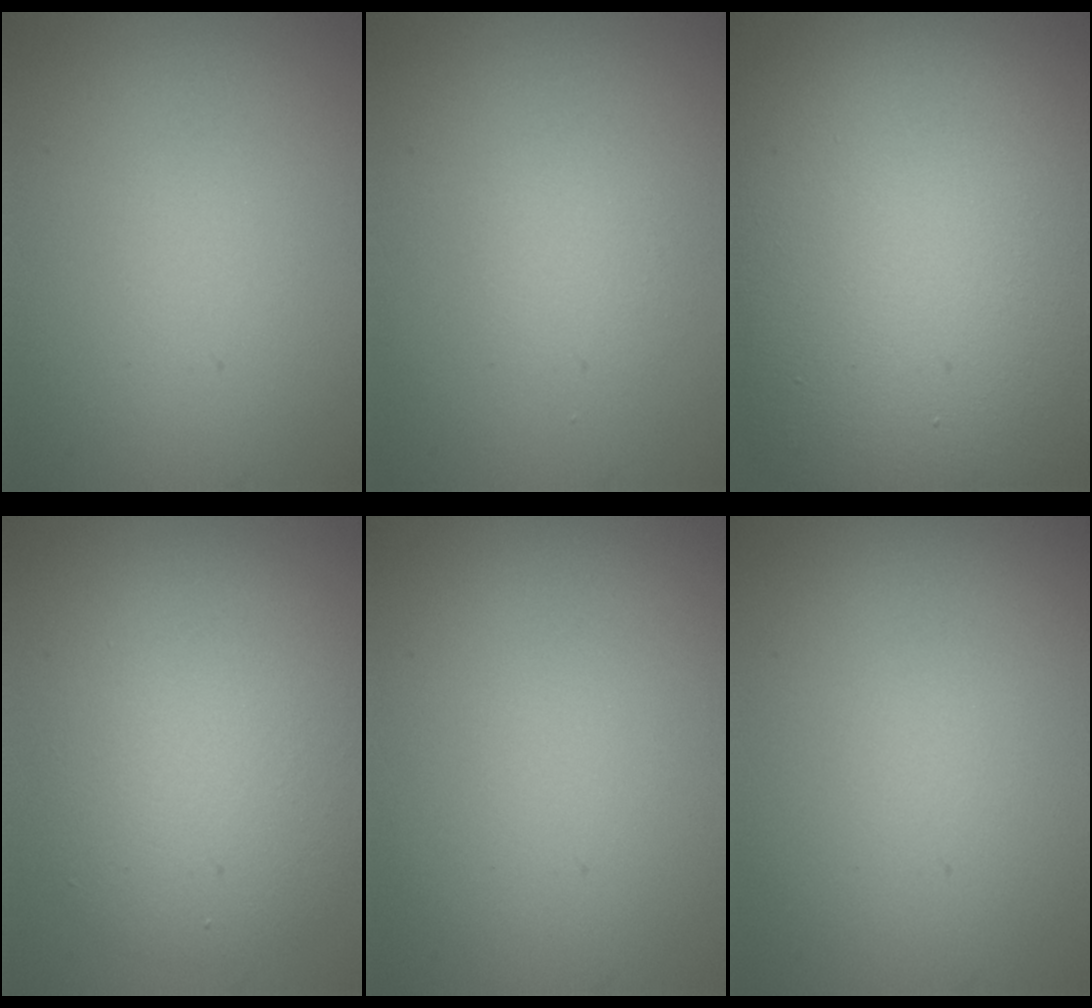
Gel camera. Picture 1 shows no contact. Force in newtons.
{"total": 1.5, "press": 1.5, "slide": 0.1}
{"total": 19.2, "press": 19.2, "slide": 0.7}
{"total": 6.0, "press": 6.0, "slide": 0.6}
{"total": 0.0}
{"total": 0.0}